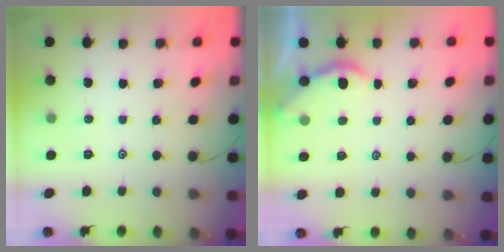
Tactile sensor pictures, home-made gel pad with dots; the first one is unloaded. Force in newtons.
{"total": 1.9, "press": 1.9, "slide": 0.4}